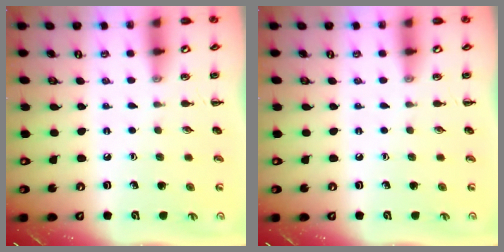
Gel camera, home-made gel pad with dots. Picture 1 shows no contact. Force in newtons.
{"total": 0.0}